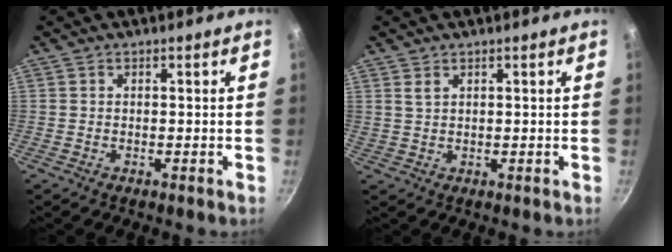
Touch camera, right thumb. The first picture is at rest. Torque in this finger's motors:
{"motor_torque": [0.70, 3.04, 1.01, 0.41, 0.24]}